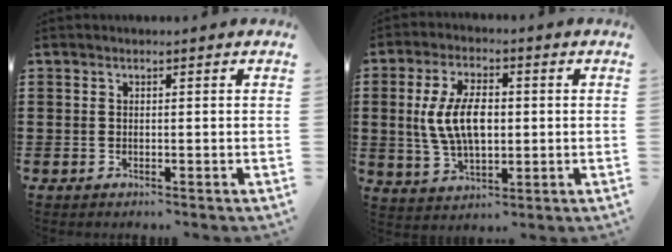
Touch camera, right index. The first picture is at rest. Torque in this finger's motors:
{"motor_torque": [1.38, -0.76, 1.05, 0.21]}